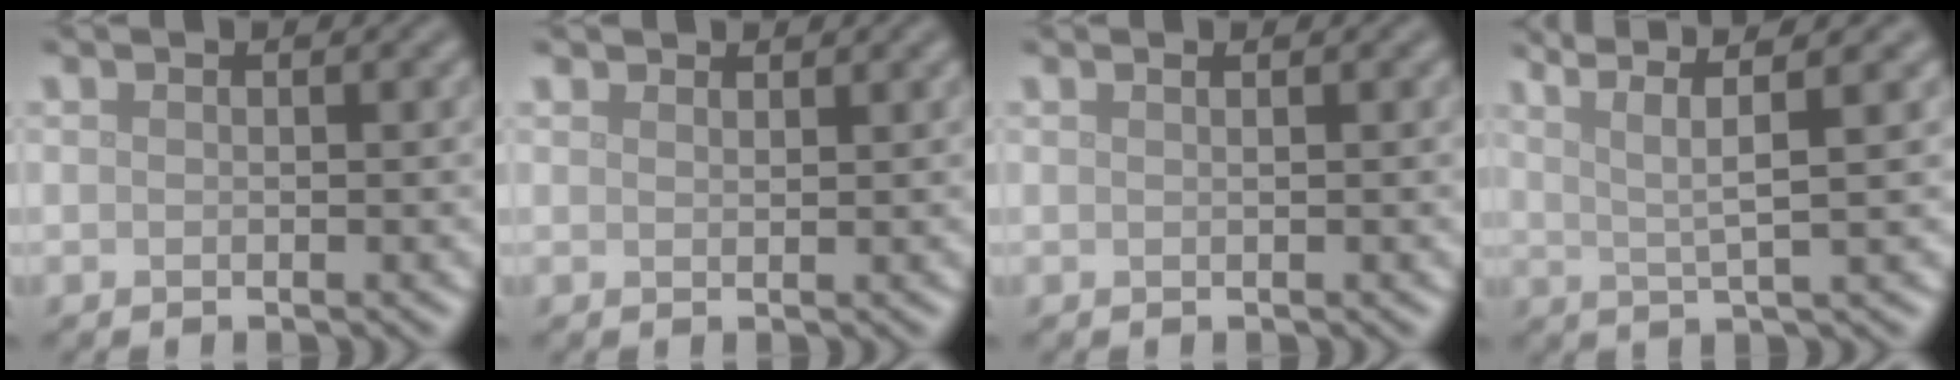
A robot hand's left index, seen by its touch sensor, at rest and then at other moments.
{"total": 1.3, "force": [1.2, 0.3, 0.2], "torque": [-0.008, -0.002, 0.016]}
{"total": 1.2, "force": [0.5, 0.5, 0.9], "torque": [-0.006, 0.001, -0.002]}
{"total": 5.8, "force": [3.7, 0.7, 4.4], "torque": [-0.086, 0.014, 0.062]}